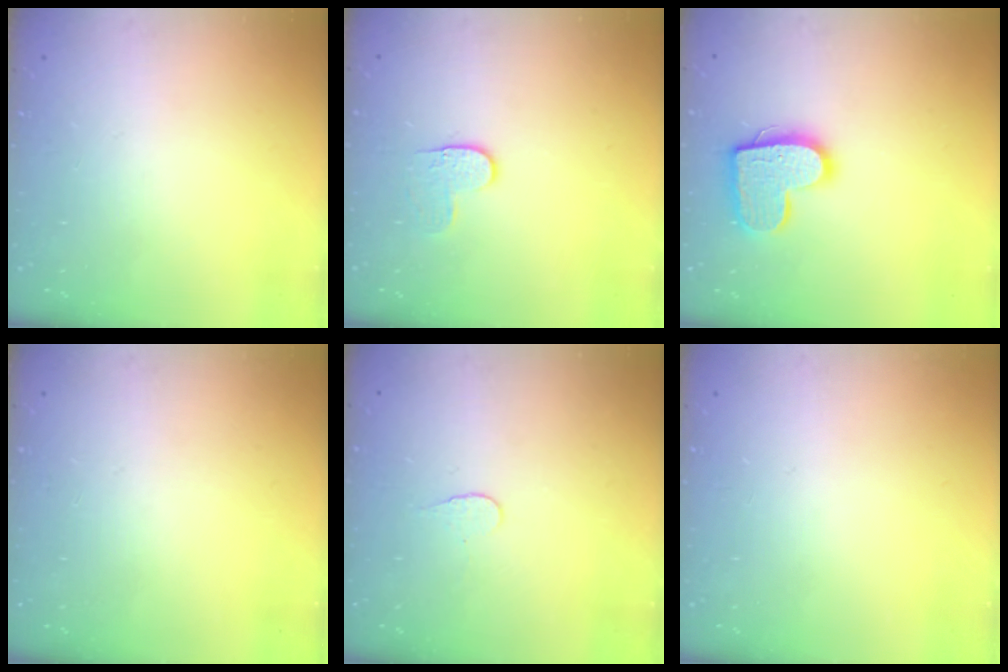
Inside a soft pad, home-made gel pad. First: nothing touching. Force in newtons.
{"total": 3.6, "press": 3.6, "slide": 0.4}
{"total": 14.5, "press": 14.5, "slide": 0.8}
{"total": 0.0}
{"total": 3.9, "press": 3.9, "slide": 0.3}
{"total": 0.0}